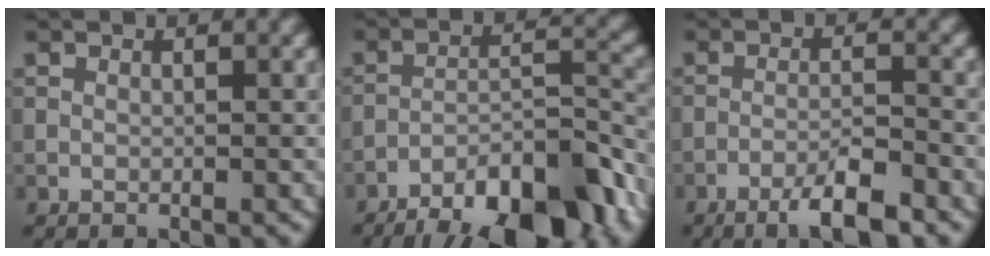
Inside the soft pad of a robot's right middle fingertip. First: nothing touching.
{"total": 12.9, "force": [-10.1, 3.7, 7.3], "torque": [-0.107, 0.003, -0.149]}
{"total": 4.5, "force": [-3.1, 0.6, 3.2], "torque": [-0.057, 0.005, -0.056]}